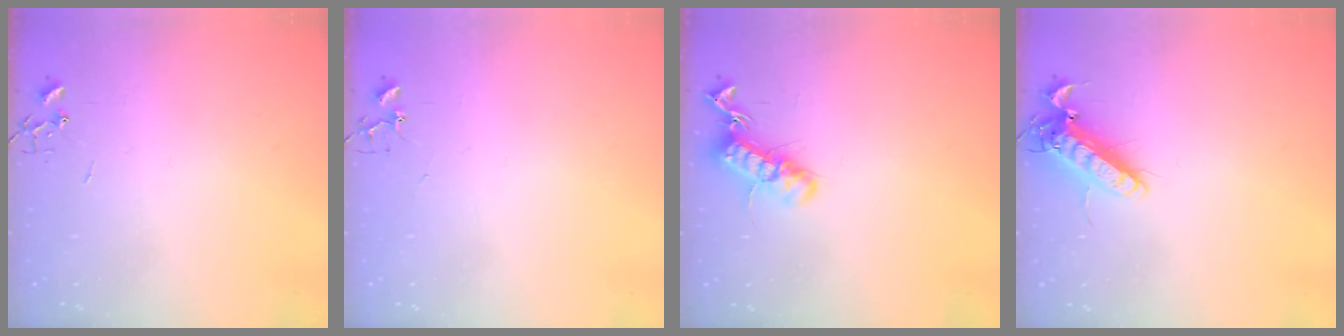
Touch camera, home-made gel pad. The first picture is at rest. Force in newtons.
{"total": 4.2, "press": 4.2, "slide": 0.6}
{"total": 14.3, "press": 14.3, "slide": 1.0}
{"total": 13.1, "press": 12.9, "slide": 2.4}